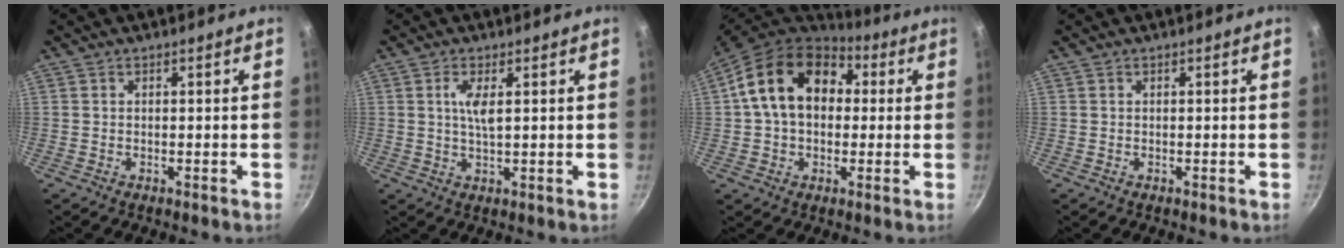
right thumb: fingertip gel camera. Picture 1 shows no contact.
{"total": 4.0, "force": [1.1, 1.0, 3.7], "torque": [-0.073, -0.005, 0.023]}
{"total": 17.2, "force": [3.3, 12.6, 11.3], "torque": [-0.167, 0.029, 0.040]}
{"total": 0.0}